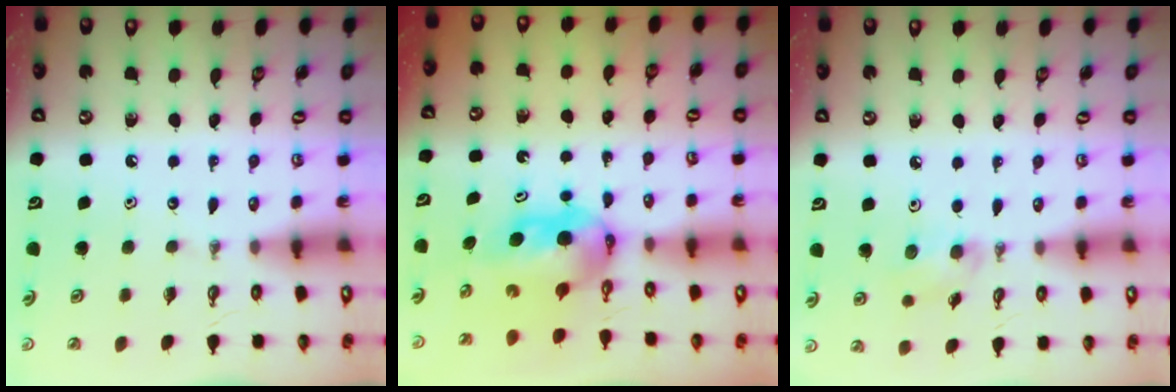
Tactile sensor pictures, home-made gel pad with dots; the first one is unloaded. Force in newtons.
{"total": 6.4, "press": 4.6, "slide": 4.4}
{"total": 5.3, "press": 5.1, "slide": 1.3}